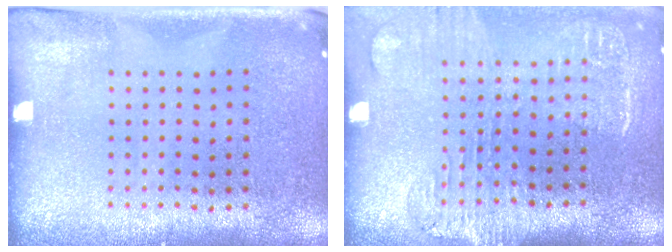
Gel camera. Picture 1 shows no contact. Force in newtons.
{"total": 1.8, "press": 1.5, "slide": 0.9}